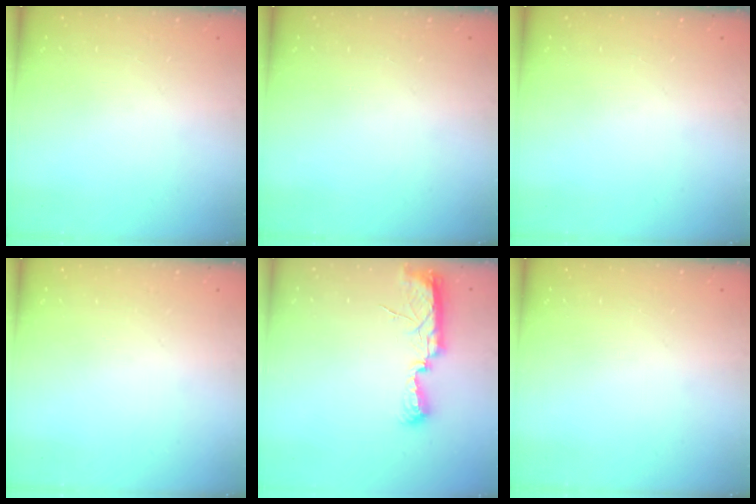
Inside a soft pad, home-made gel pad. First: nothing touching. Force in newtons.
{"total": 0.0}
{"total": 0.0}
{"total": 0.0}
{"total": 10.0, "press": 8.9, "slide": 4.5}
{"total": 0.0}